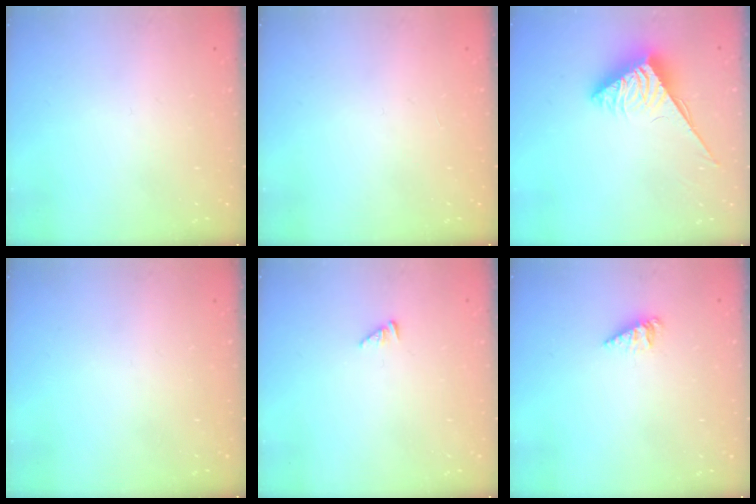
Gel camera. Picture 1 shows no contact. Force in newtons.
{"total": 0.0}
{"total": 4.0, "press": 3.9, "slide": 0.5}
{"total": 0.0}
{"total": 1.7, "press": 1.7, "slide": 0.3}
{"total": 2.0, "press": 2.0, "slide": 0.3}